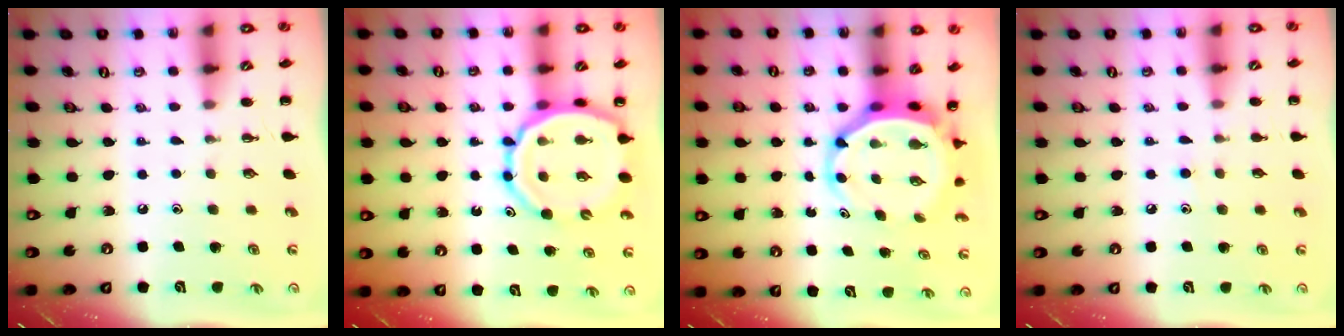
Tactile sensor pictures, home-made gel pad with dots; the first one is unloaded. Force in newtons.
{"total": 13.8, "press": 13.2, "slide": 3.9}
{"total": 5.9, "press": 5.7, "slide": 1.8}
{"total": 6.2, "press": 5.7, "slide": 2.4}